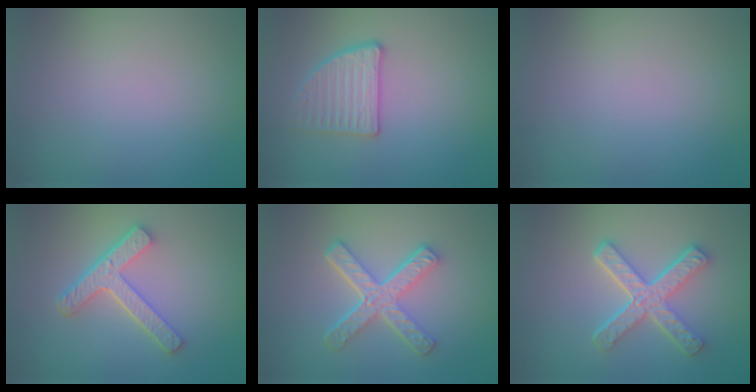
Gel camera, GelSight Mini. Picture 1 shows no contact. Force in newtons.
{"total": 2.8, "press": 2.8, "slide": 0.3}
{"total": 0.0}
{"total": 4.4, "press": 3.3, "slide": 2.9}
{"total": 5.3, "press": 3.7, "slide": 3.8}
{"total": 5.0, "press": 3.8, "slide": 3.2}